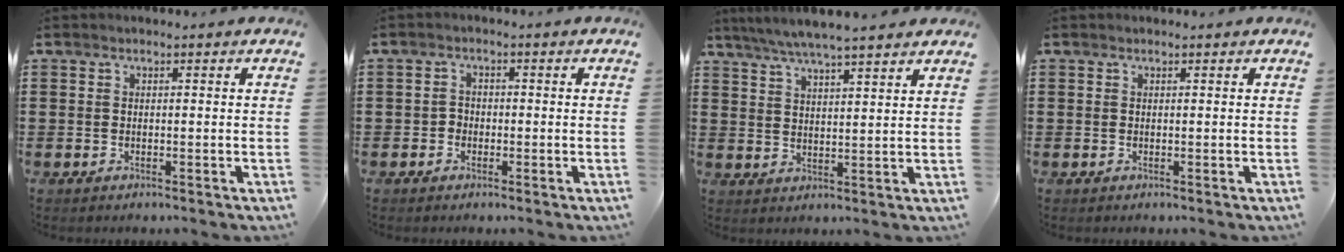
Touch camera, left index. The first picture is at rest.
{"total": 1.6, "force": [-0.7, 1.4, 0.4], "torque": [-0.012, 0.003, -0.016]}
{"total": 5.3, "force": [4.7, 0.0, 2.4], "torque": [-0.061, -0.015, 0.083]}
{"total": 0.0}